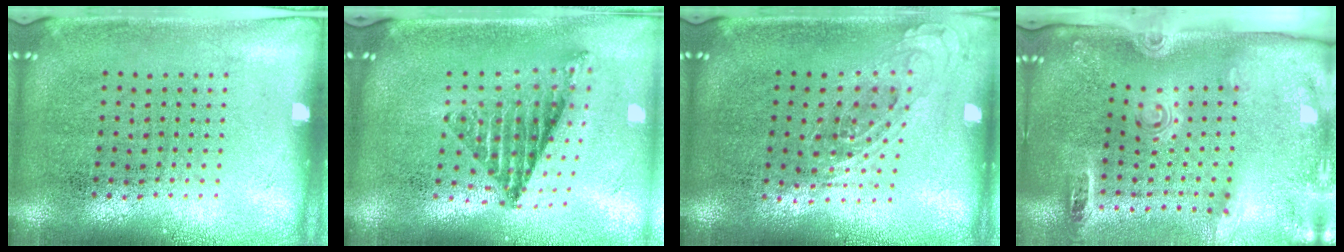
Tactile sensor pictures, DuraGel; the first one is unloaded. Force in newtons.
{"total": 1.3, "press": 1.2, "slide": 0.6}
{"total": 0.8, "press": 0.7, "slide": 0.3}
{"total": 2.9, "press": 2.0, "slide": 2.1}